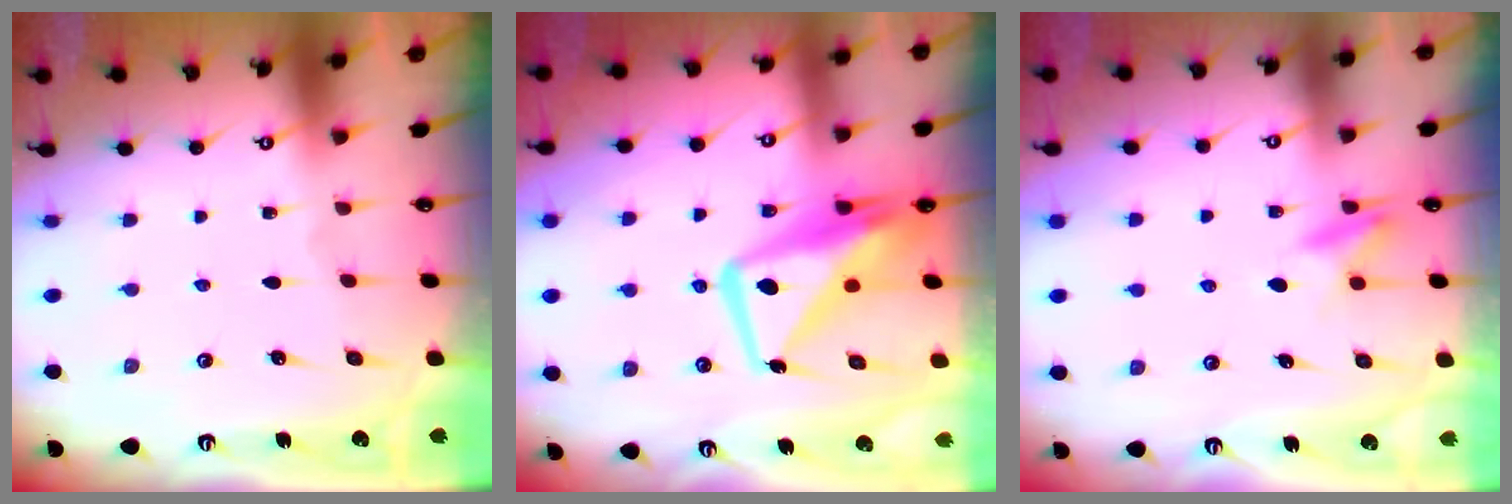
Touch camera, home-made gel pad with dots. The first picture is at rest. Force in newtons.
{"total": 12.0, "press": 11.9, "slide": 1.2}
{"total": 8.4, "press": 8.2, "slide": 1.4}